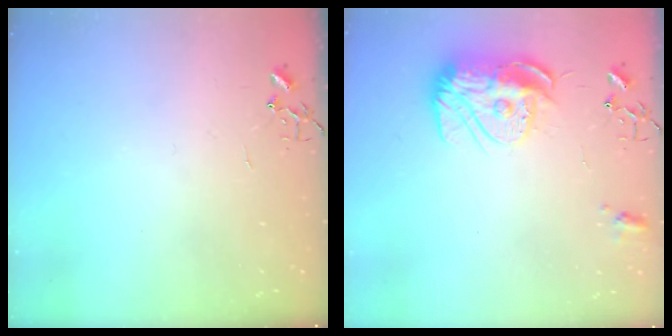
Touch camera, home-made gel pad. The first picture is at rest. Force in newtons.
{"total": 14.2, "press": 14.1, "slide": 1.3}